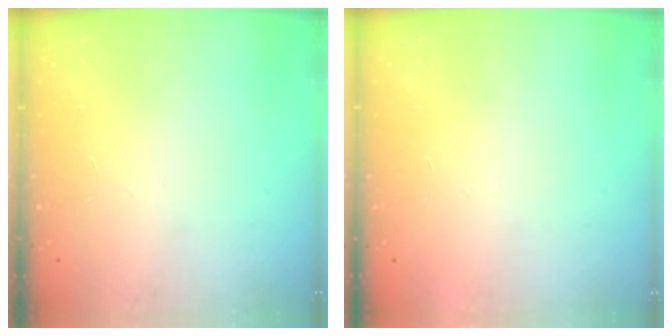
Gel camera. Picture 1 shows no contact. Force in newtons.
{"total": 1.6, "press": 1.6, "slide": 0.1}